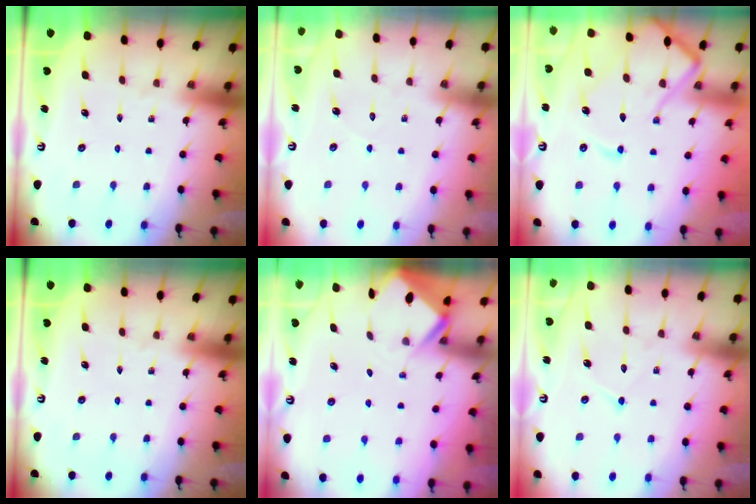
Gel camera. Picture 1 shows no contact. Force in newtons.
{"total": 3.3, "press": 3.3, "slide": 0.3}
{"total": 12.9, "press": 12.8, "slide": 1.3}
{"total": 0.0}
{"total": 2.5, "press": 2.5, "slide": 0.2}
{"total": 6.5, "press": 6.5, "slide": 0.7}